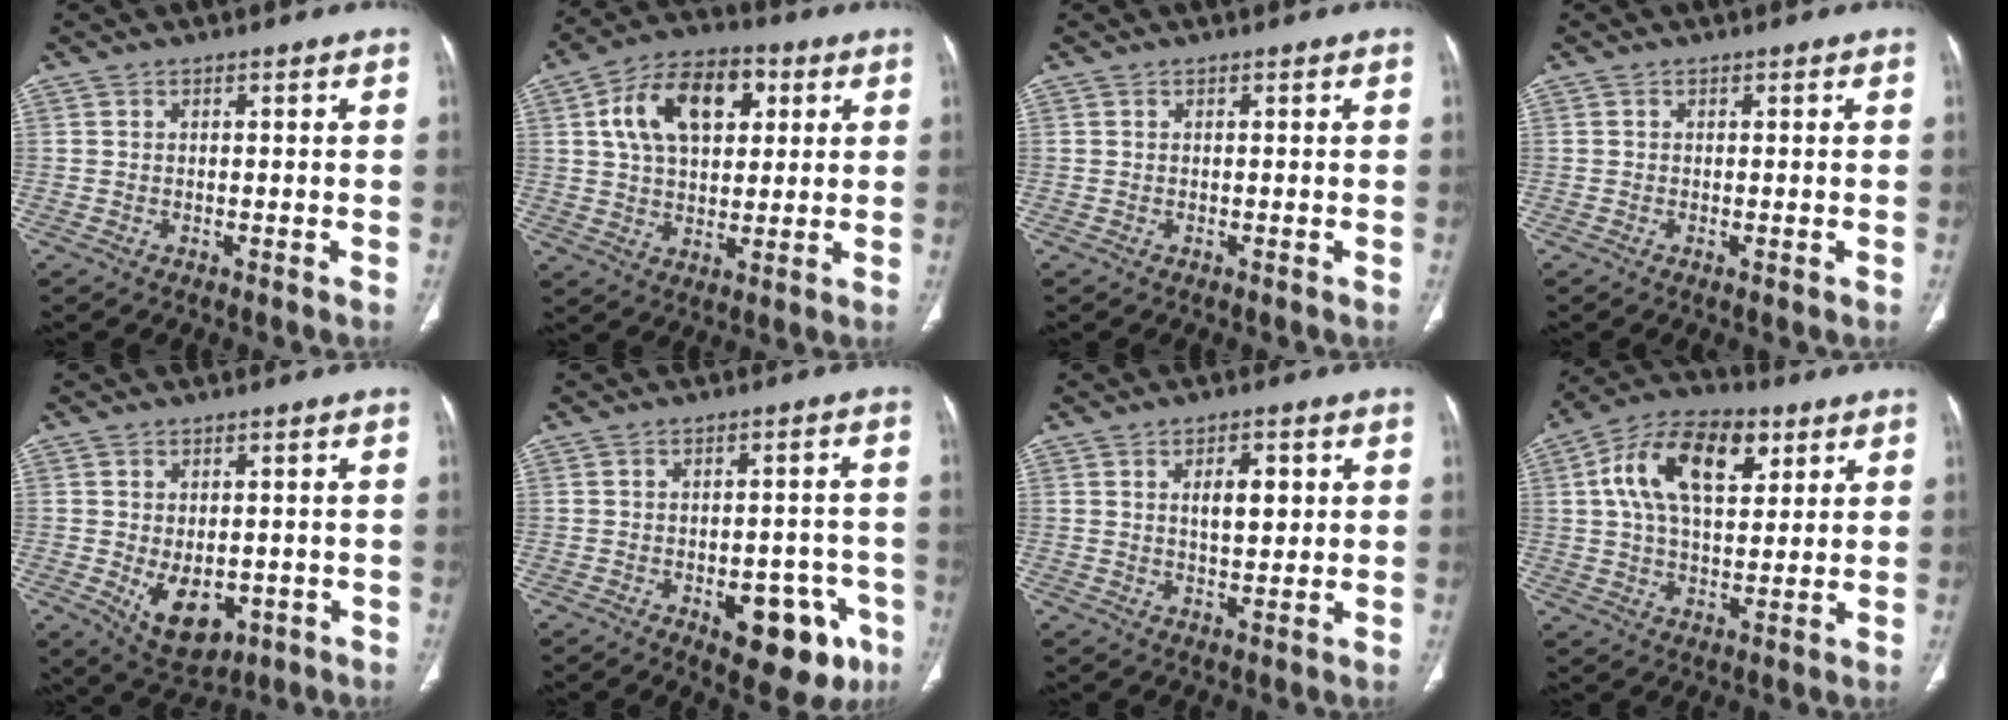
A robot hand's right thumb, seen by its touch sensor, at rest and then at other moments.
{"total": 15.7, "force": [4.8, 9.6, 11.4], "torque": [-0.173, 0.008, 0.078]}
{"total": 0.0}
{"total": 0.6, "force": [-0.1, 0.2, 0.5], "torque": [-0.013, -0.003, -0.003]}
{"total": 8.8, "force": [-2.2, 5.6, 6.4], "torque": [-0.078, -0.005, -0.014]}
{"total": 13.4, "force": [-6.0, 6.8, 9.9], "torque": [-0.088, 0.029, -0.066]}
{"total": 5.7, "force": [1.5, 2.7, 4.8], "torque": [-0.061, -0.007, 0.026]}
{"total": 16.7, "force": [5.7, 9.4, 12.6], "torque": [-0.198, 0.004, 0.092]}